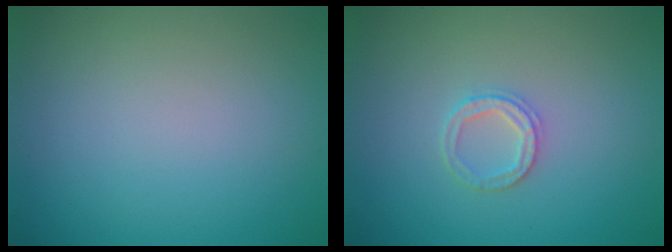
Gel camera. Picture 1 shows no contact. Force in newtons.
{"total": 1.9, "press": 1.8, "slide": 0.4}